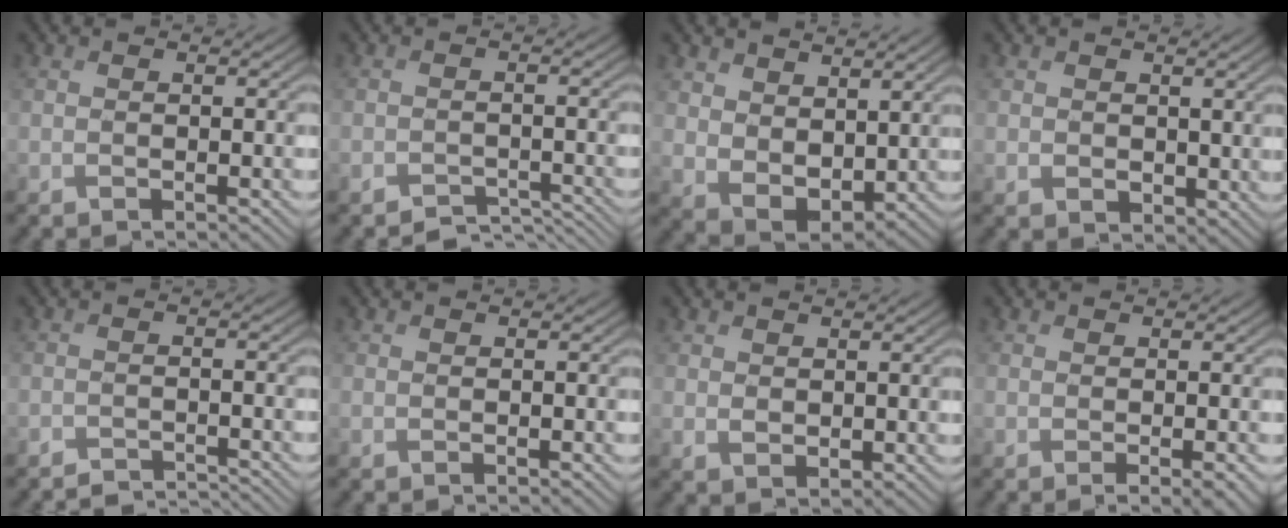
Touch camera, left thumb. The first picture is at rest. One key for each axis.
{"total": 3.3, "fx": -3.1, "fy": 0.7, "fz": 0.9, "tx": -0.014, "ty": -0.005, "tz": -0.049}
{"total": 7.4, "fx": 3.4, "fy": 4.7, "fz": 4.6, "tx": -0.118, "ty": -0.013, "tz": 0.075}
{"total": 2.3, "fx": 0.8, "fy": 1.9, "fz": 1.1, "tx": -0.033, "ty": -0.009, "tz": 0.016}
{"total": 3.0, "fx": -2.9, "fy": 0.2, "fz": 0.5, "tx": -0.006, "ty": -0.001, "tz": -0.053}
{"total": 0.0}
{"total": 1.9, "fx": 1.0, "fy": 1.2, "fz": 1.0, "tx": -0.024, "ty": -0.006, "tz": 0.024}
{"total": 1.4, "fx": -0.1, "fy": 0.2, "fz": 1.4, "tx": -0.024, "ty": -0.004, "tz": -0.003}